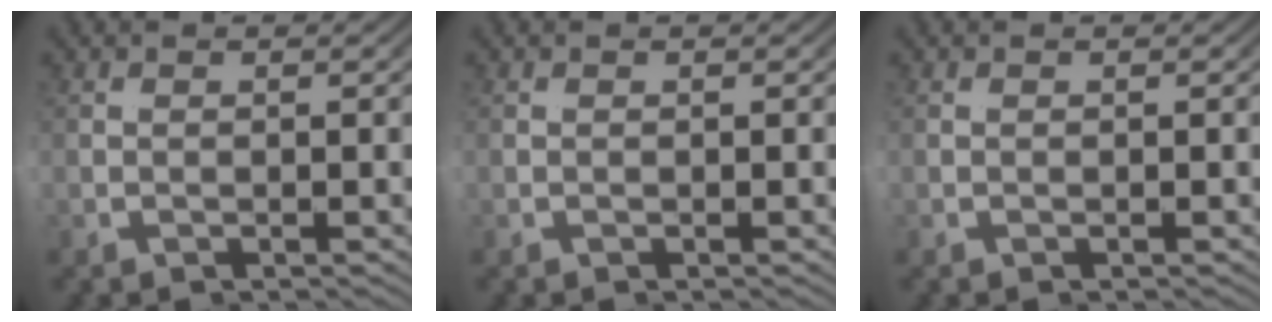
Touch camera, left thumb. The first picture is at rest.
{"total": 0.0}
{"total": 0.0}